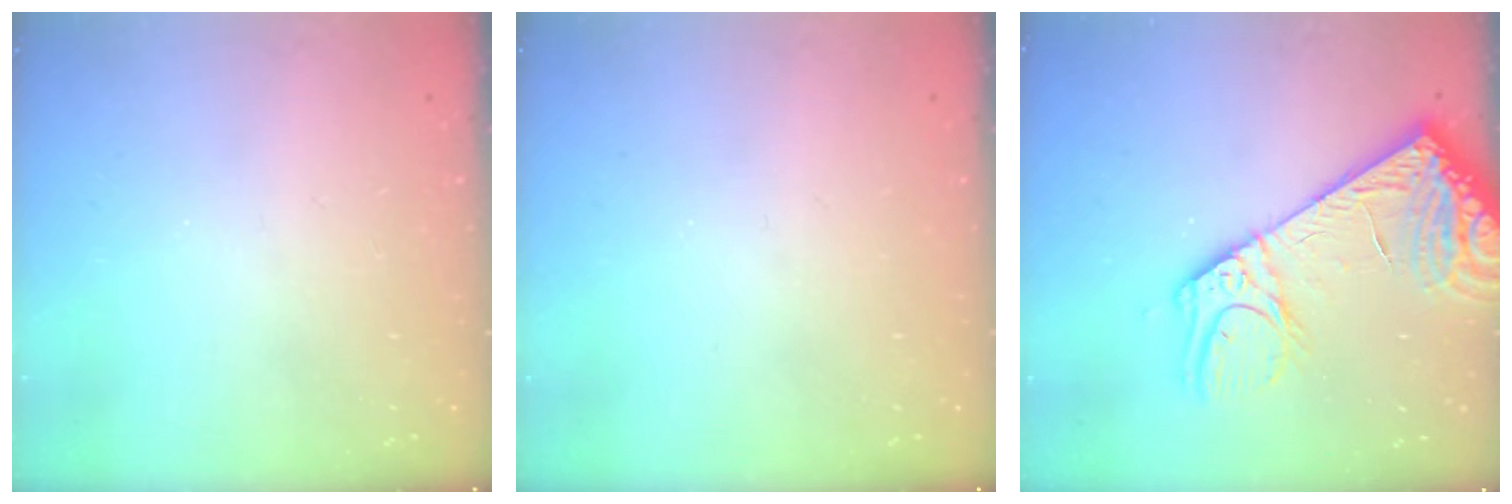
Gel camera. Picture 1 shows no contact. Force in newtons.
{"total": 0.0}
{"total": 15.3, "press": 15.0, "slide": 3.4}